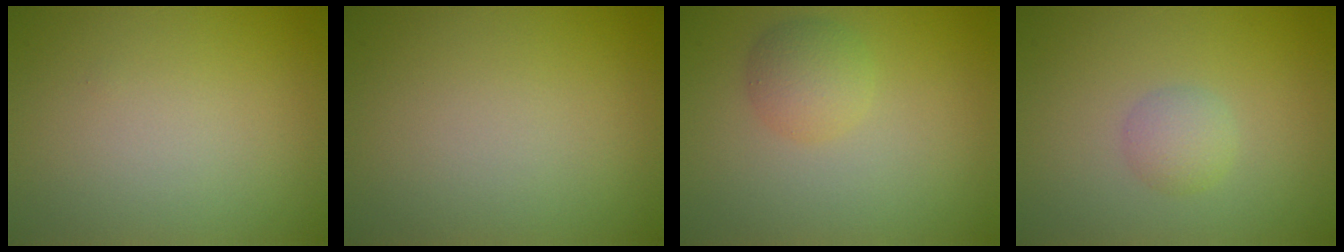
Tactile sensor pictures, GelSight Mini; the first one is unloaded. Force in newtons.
{"total": 0.0}
{"total": 2.4, "press": 2.4, "slide": 0.0}
{"total": 1.6, "press": 1.6, "slide": 0.1}